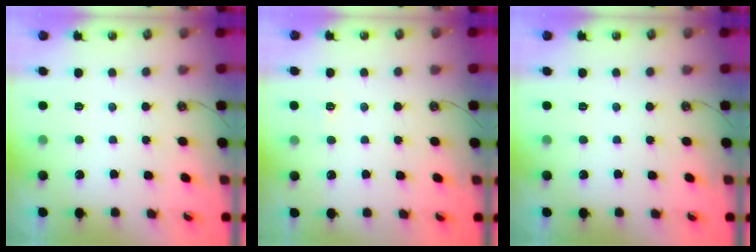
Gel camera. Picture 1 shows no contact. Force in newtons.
{"total": 2.7, "press": 2.7, "slide": 0.3}
{"total": 0.0}